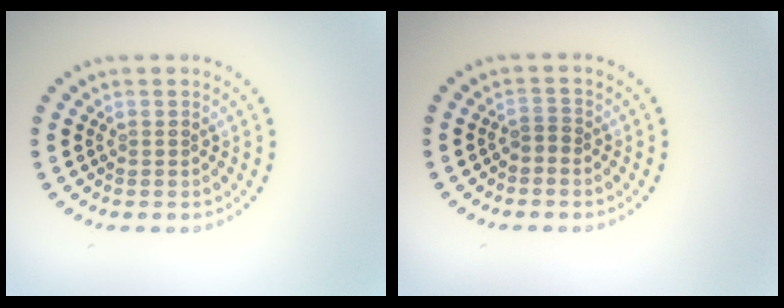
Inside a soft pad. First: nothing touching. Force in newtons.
{"total": 1.0, "press": 0.8, "slide": 0.6}